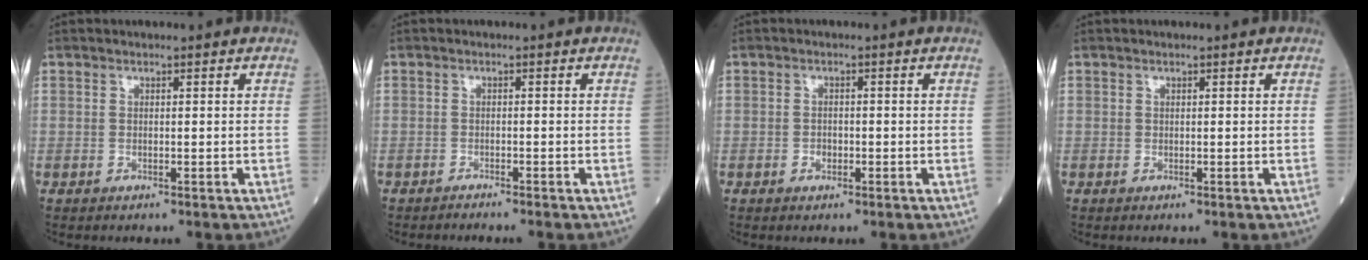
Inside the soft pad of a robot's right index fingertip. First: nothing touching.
{"total": 1.3, "force": [-1.3, -0.2, 0.3], "torque": [-0.008, -0.001, -0.019]}
{"total": 1.3, "force": [-0.6, 0.9, 0.8], "torque": [-0.013, 0.003, -0.008]}
{"total": 0.0}